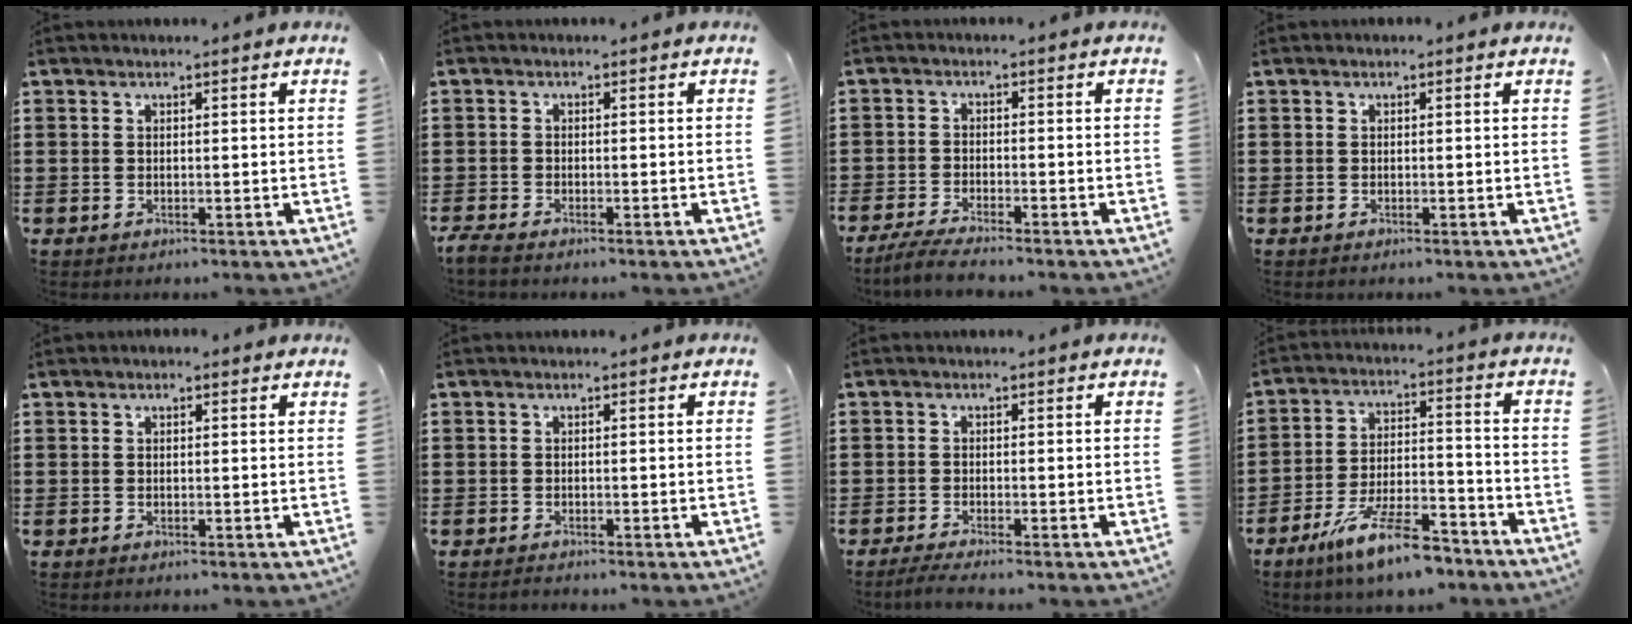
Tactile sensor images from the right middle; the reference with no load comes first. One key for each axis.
{"total": 1.5, "fx": -1.4, "fy": 0.2, "fz": 0.7, "tx": -0.020, "ty": 0.000, "tz": -0.029}
{"total": 3.5, "fx": -3.2, "fy": 0.1, "fz": 1.4, "tx": -0.039, "ty": -0.009, "tz": -0.066}
{"total": 0.0}
{"total": 0.0}
{"total": 0.5, "fx": -0.5, "fy": 0.1, "fz": 0.1, "tx": -0.003, "ty": -0.002, "tz": -0.010}
{"total": 1.6, "fx": -1.3, "fy": -0.1, "fz": 0.8, "tx": -0.013, "ty": 0.001, "tz": -0.025}
{"total": 11.2, "fx": -8.6, "fy": 2.1, "fz": 6.9, "tx": -0.130, "ty": 0.022, "tz": -0.164}